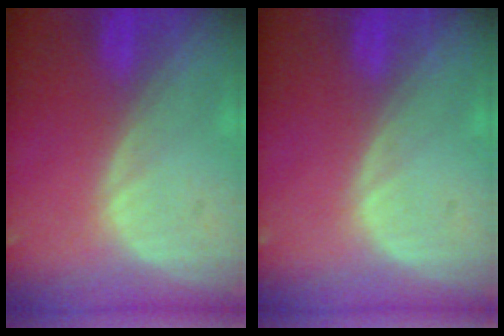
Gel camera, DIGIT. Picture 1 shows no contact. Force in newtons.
{"total": 0.0}